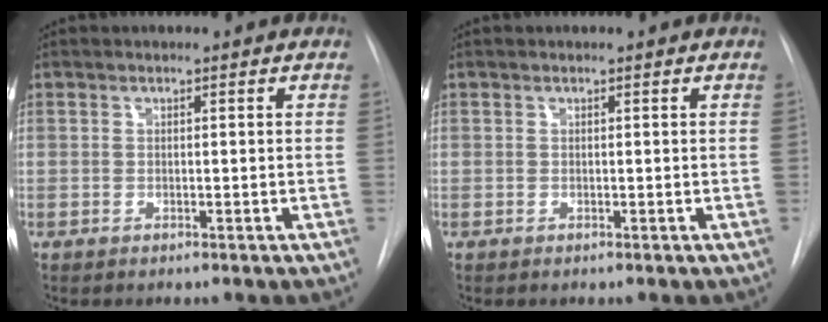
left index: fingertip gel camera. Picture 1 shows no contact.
{"total": 0.0}